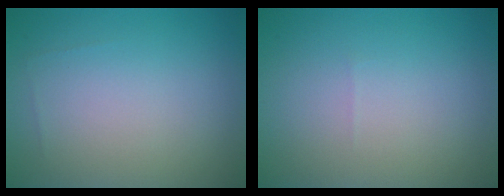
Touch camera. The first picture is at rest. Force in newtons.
{"total": 0.0}